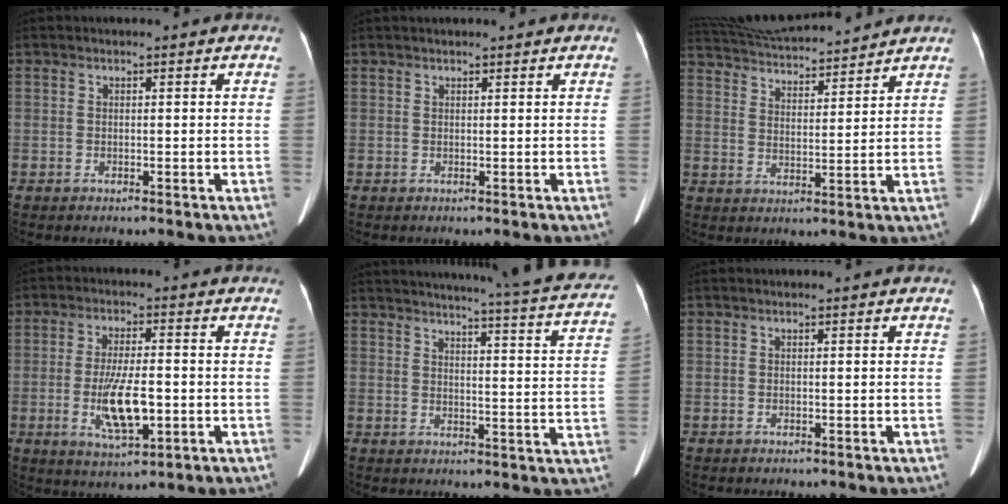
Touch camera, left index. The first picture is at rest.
{"total": 2.7, "force": [2.3, 0.5, 1.1], "torque": [-0.009, 0.030, 0.032]}
{"total": 17.2, "force": [16.2, 2.0, 5.3], "torque": [-0.100, 0.035, 0.255]}
{"total": 8.3, "force": [-1.7, 2.1, 7.8], "torque": [-0.148, -0.009, -0.028]}
{"total": 25.9, "force": [23.5, 0.7, 10.9], "torque": [-0.154, -0.066, 0.268]}
{"total": 0.0}